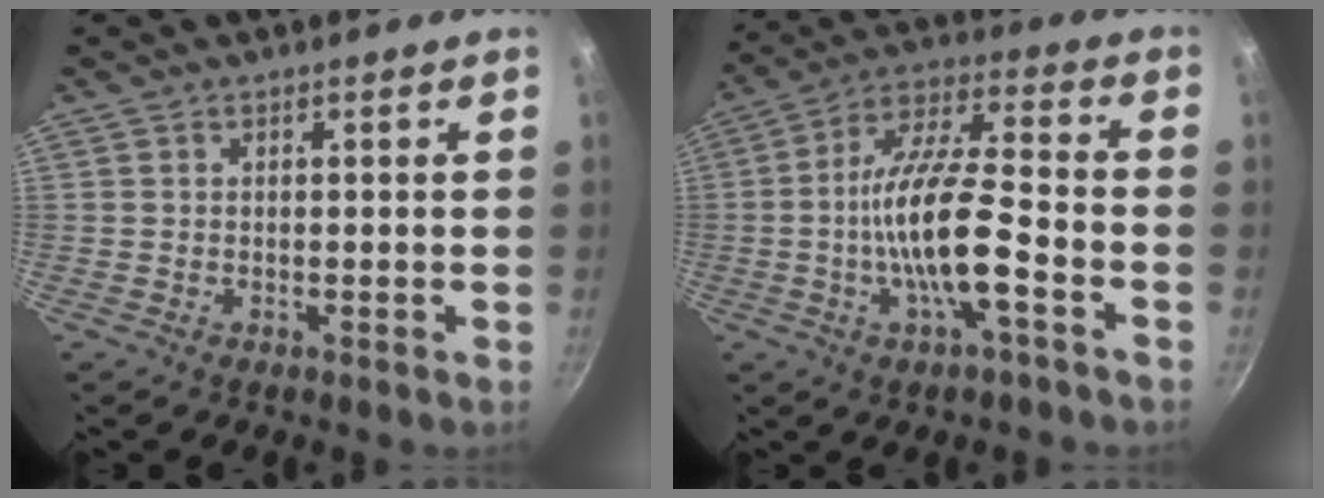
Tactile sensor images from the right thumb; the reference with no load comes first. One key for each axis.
{"total": 14.9, "fx": -4.3, "fy": 4.1, "fz": 13.6, "tx": -0.252, "ty": 0.037, "tz": -0.087}